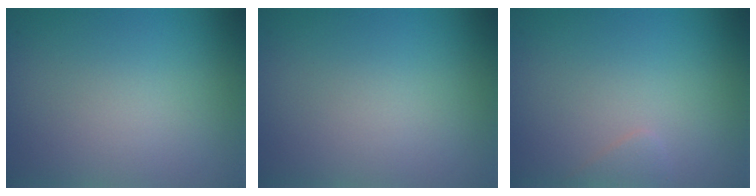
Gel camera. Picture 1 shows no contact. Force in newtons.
{"total": 0.0}
{"total": 0.8, "press": 0.8, "slide": 0.0}